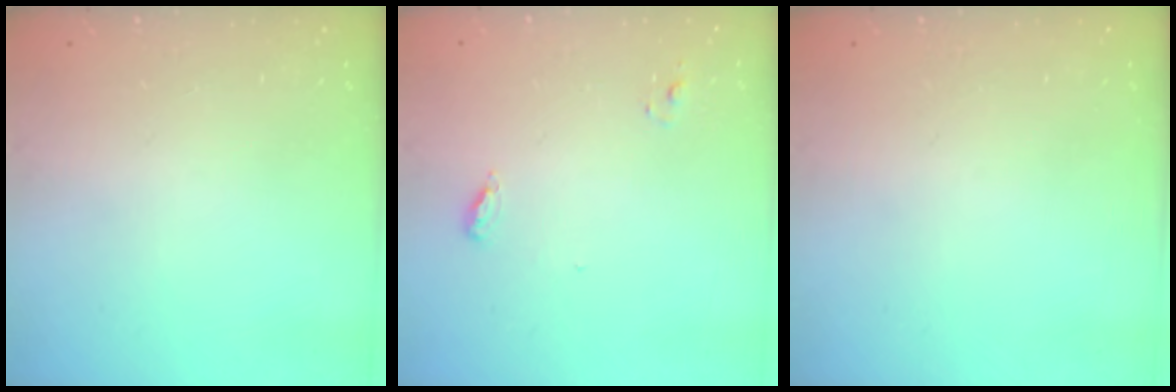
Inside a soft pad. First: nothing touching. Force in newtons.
{"total": 5.9, "press": 5.9, "slide": 0.3}
{"total": 0.0}